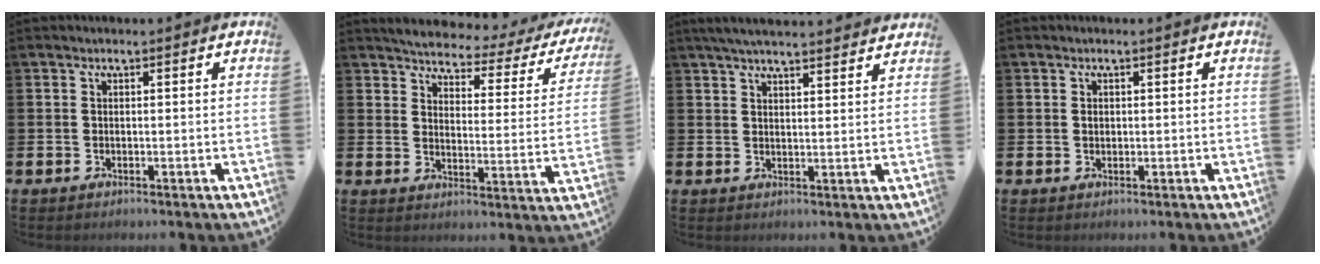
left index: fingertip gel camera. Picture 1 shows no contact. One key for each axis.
{"total": 4.2, "fx": 3.9, "fy": 0.8, "fz": 1.3, "tx": -0.048, "ty": -0.033, "tz": 0.057}
{"total": 4.5, "fx": 4.3, "fy": 0.3, "fz": 1.3, "tx": -0.033, "ty": -0.014, "tz": 0.079}
{"total": 0.7, "fx": 0.2, "fy": 0.6, "fz": 0.4, "tx": 0.001, "ty": 0.000, "tz": 0.001}